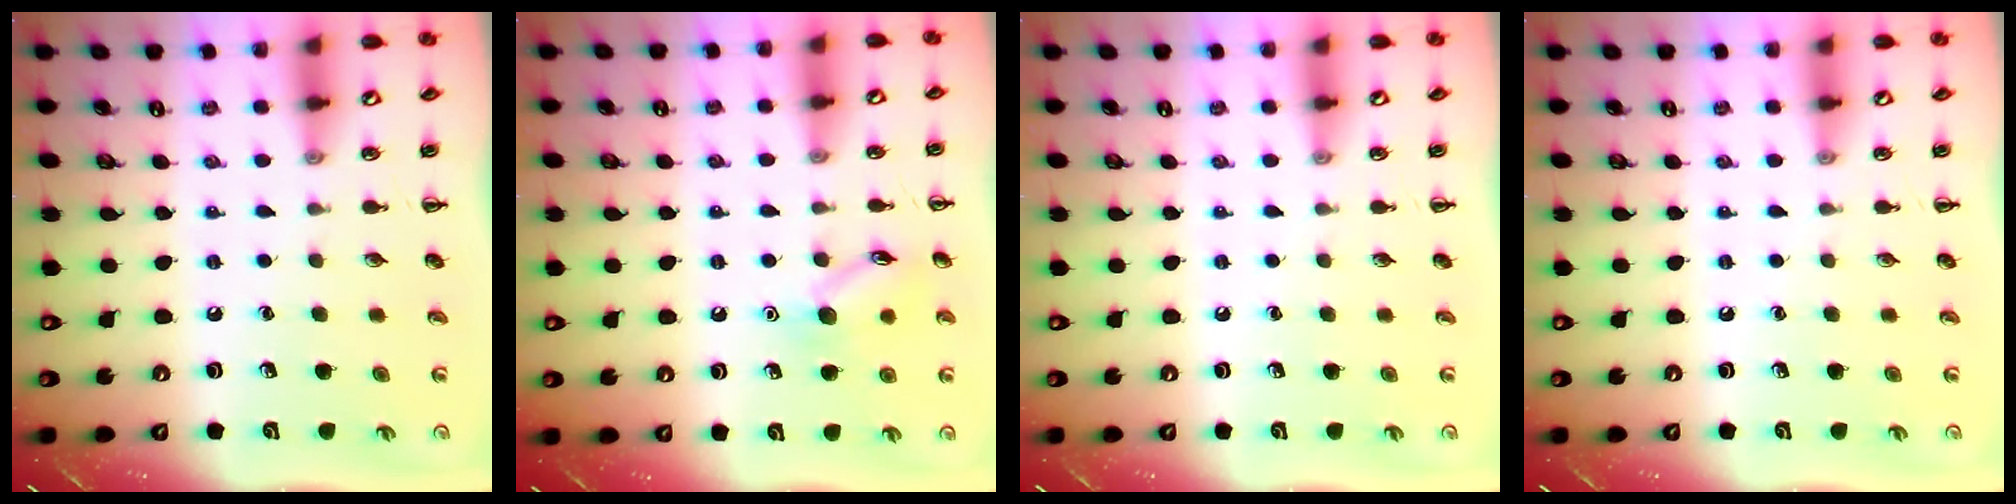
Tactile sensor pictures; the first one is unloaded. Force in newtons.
{"total": 9.7, "press": 9.7, "slide": 0.5}
{"total": 0.0}
{"total": 0.0}